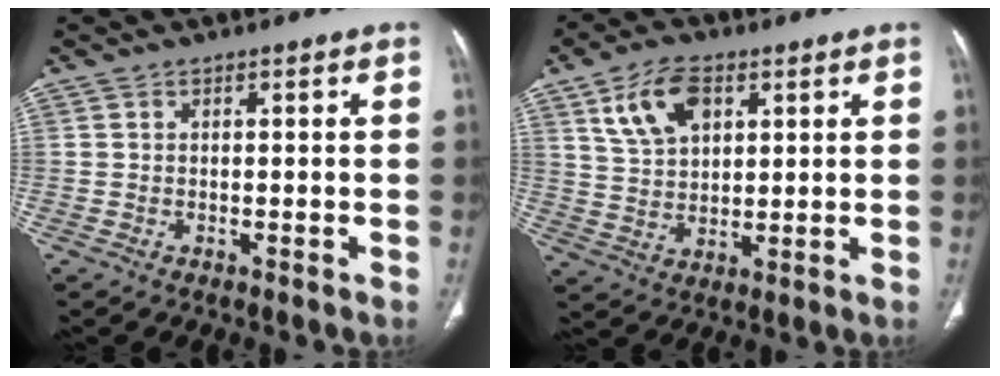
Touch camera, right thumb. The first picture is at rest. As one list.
[{"total": 10.0, "force": [4.6, 6.1, 6.6], "torque": [-0.104, -0.011, 0.090]}]